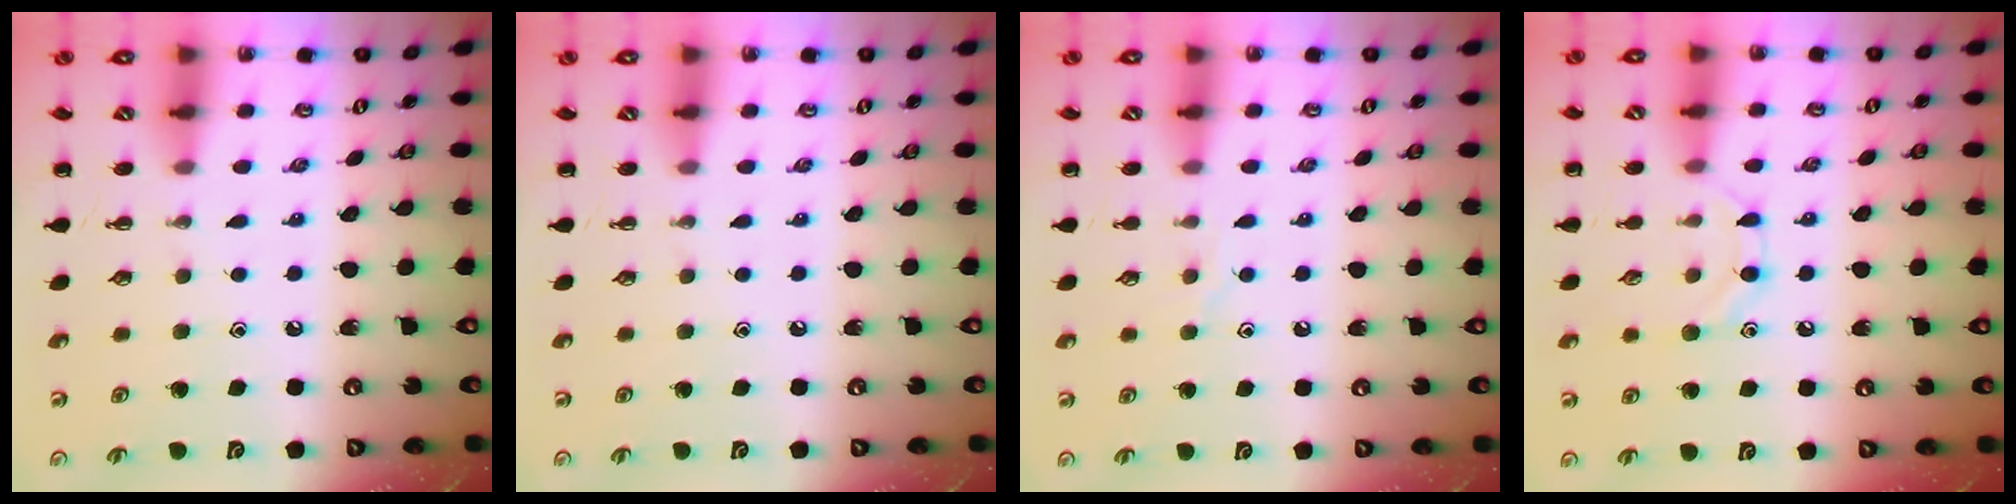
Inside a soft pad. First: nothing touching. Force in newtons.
{"total": 0.0}
{"total": 5.2, "press": 5.2, "slide": 0.9}
{"total": 7.5, "press": 7.4, "slide": 1.3}